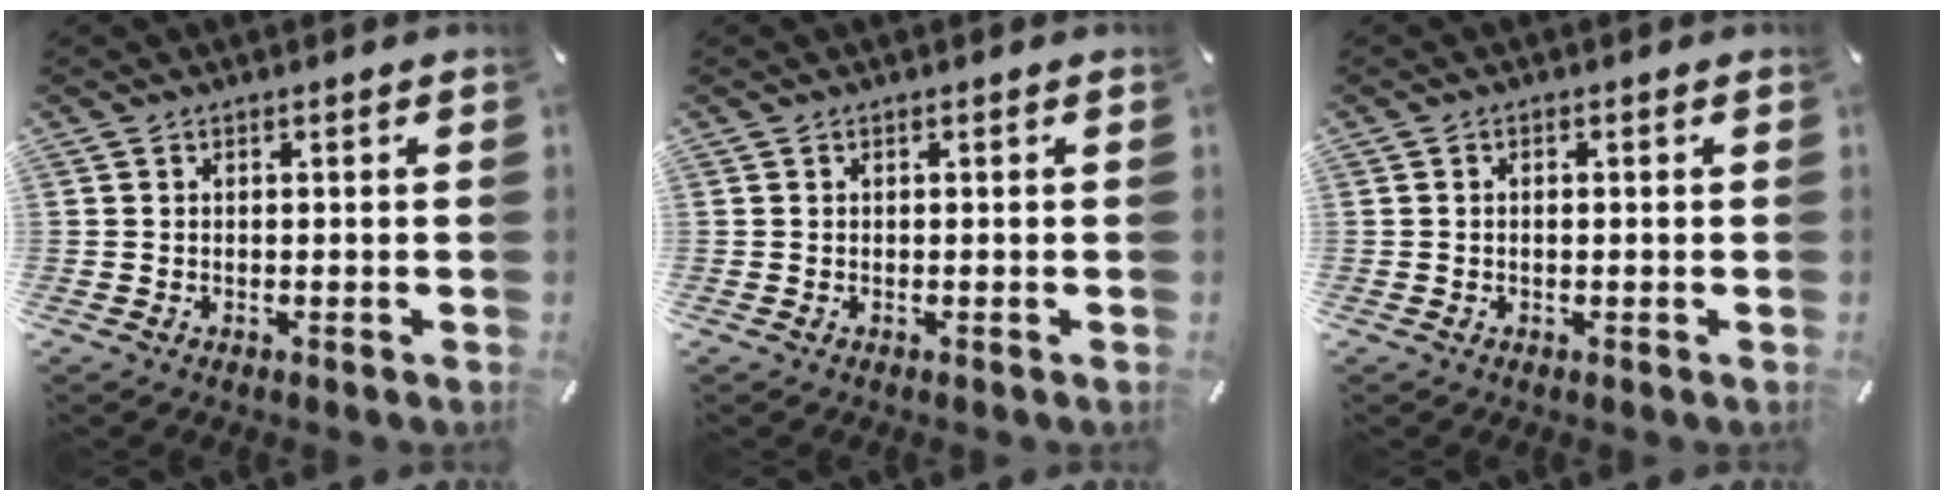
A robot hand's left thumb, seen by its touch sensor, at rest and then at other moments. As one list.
[{"total": 0.0}, {"total": 0.8, "force": [-0.1, 0.4, 0.7], "torque": [-0.014, 0.000, -0.002]}]